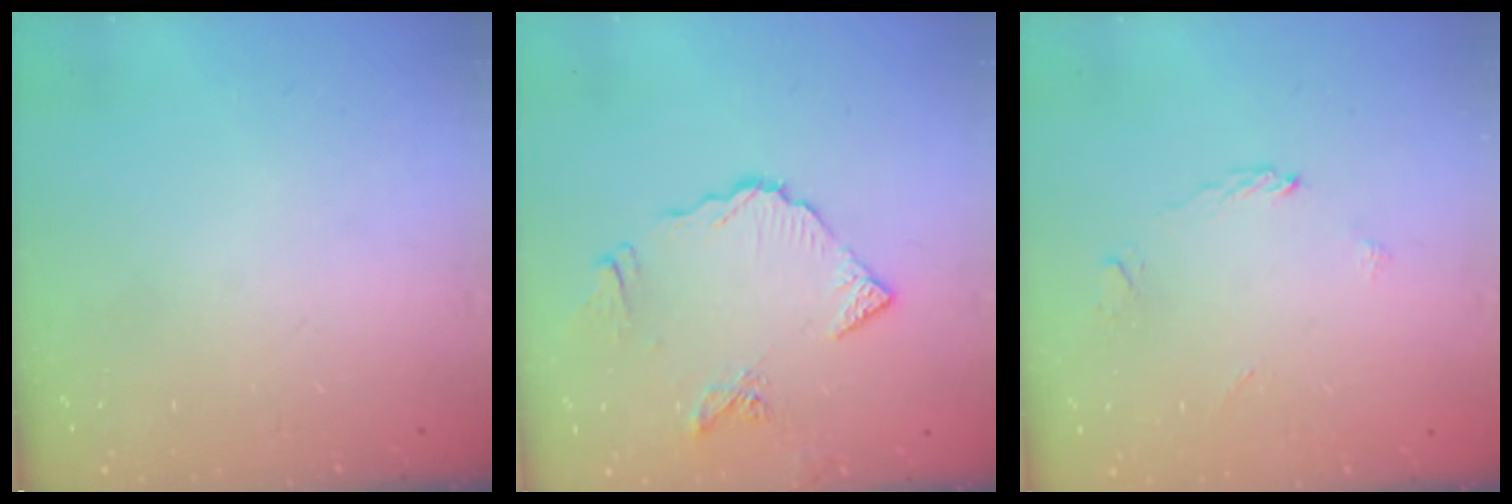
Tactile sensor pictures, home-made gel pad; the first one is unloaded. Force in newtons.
{"total": 9.5, "press": 9.4, "slide": 1.0}
{"total": 2.2, "press": 2.2, "slide": 0.3}